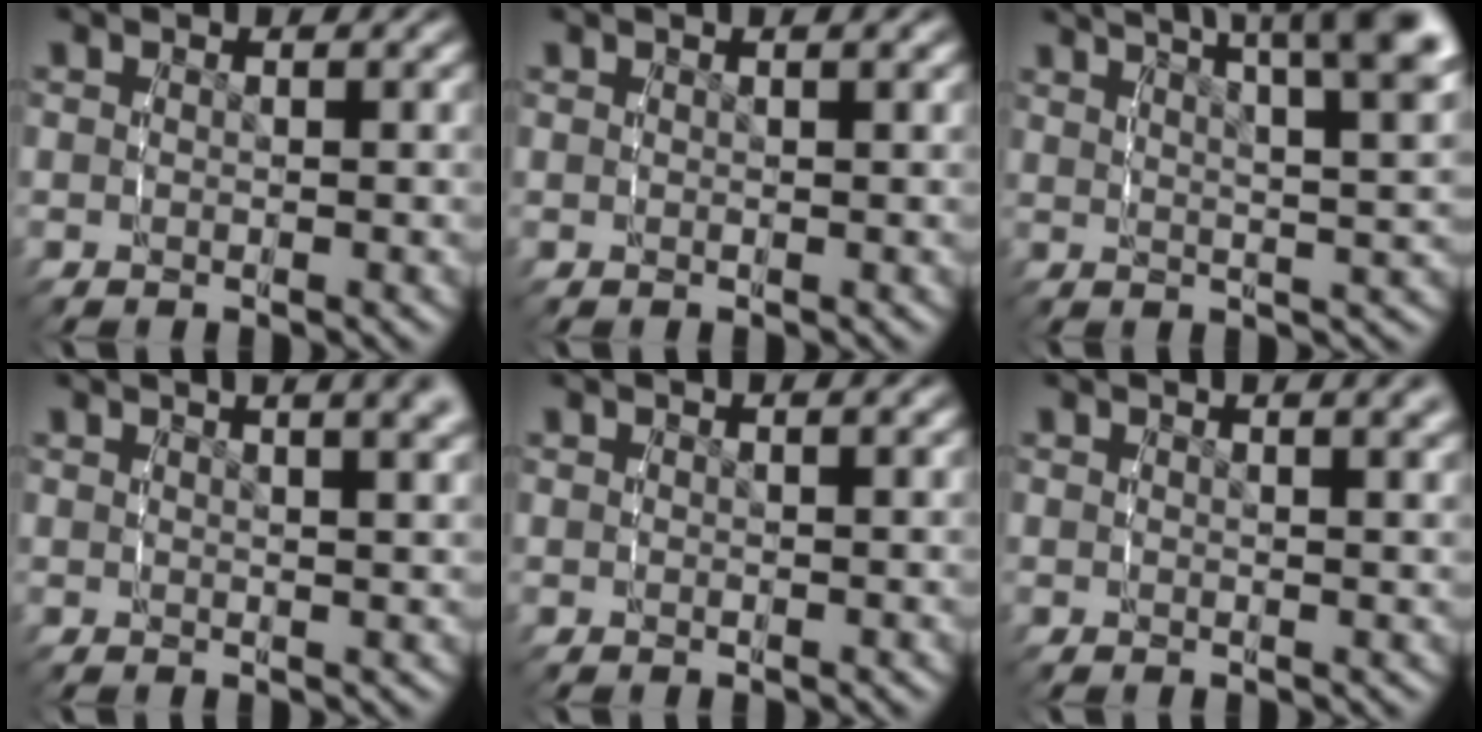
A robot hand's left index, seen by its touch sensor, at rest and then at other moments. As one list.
[{"total": 1.7, "force": [1.2, 0.4, 1.2], "torque": [-0.010, 0.009, 0.016]}, {"total": 10.1, "force": [5.9, 4.3, 7.0], "torque": [-0.074, 0.006, 0.079]}, {"total": 6.2, "force": [4.0, 2.4, 4.2], "torque": [-0.047, 0.017, 0.051]}, {"total": 1.4, "force": [1.0, 0.4, 0.9], "torque": [-0.008, 0.007, 0.012]}, {"total": 3.8, "force": [2.4, 1.2, 2.7], "torque": [-0.030, 0.011, 0.031]}]